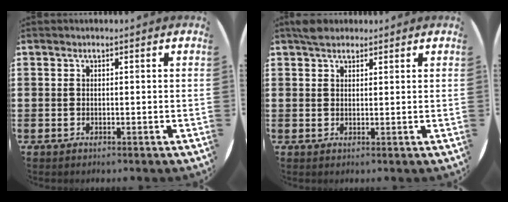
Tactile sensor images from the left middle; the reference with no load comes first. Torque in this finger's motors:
{"motor_torque": [0.70, -0.64, 0.02, 0.05]}